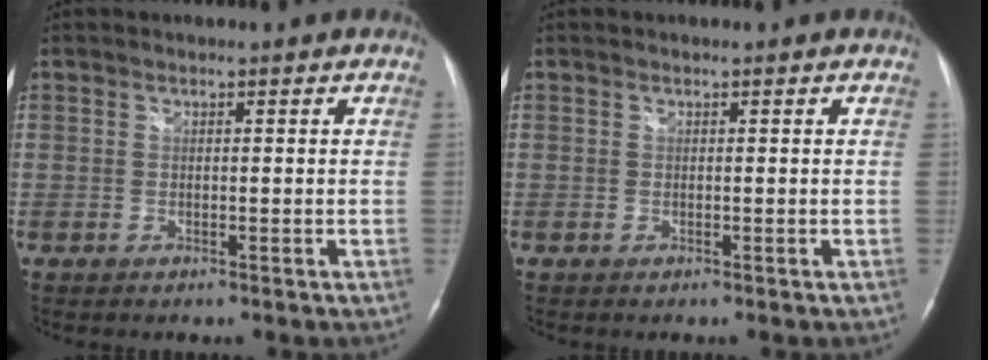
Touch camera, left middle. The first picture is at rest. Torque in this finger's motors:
{"motor_torque": [0.00, 0.00, 0.00, 0.01]}